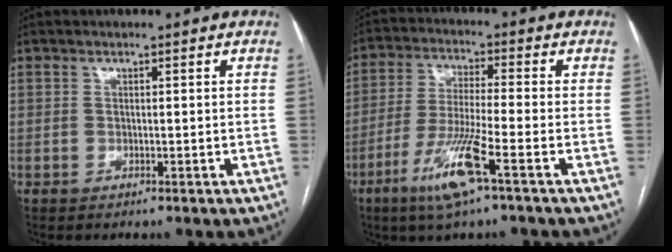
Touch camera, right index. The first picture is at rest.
{"total": 10.2, "force": [-5.2, -0.1, 8.8], "torque": [-0.180, -0.018, -0.102]}